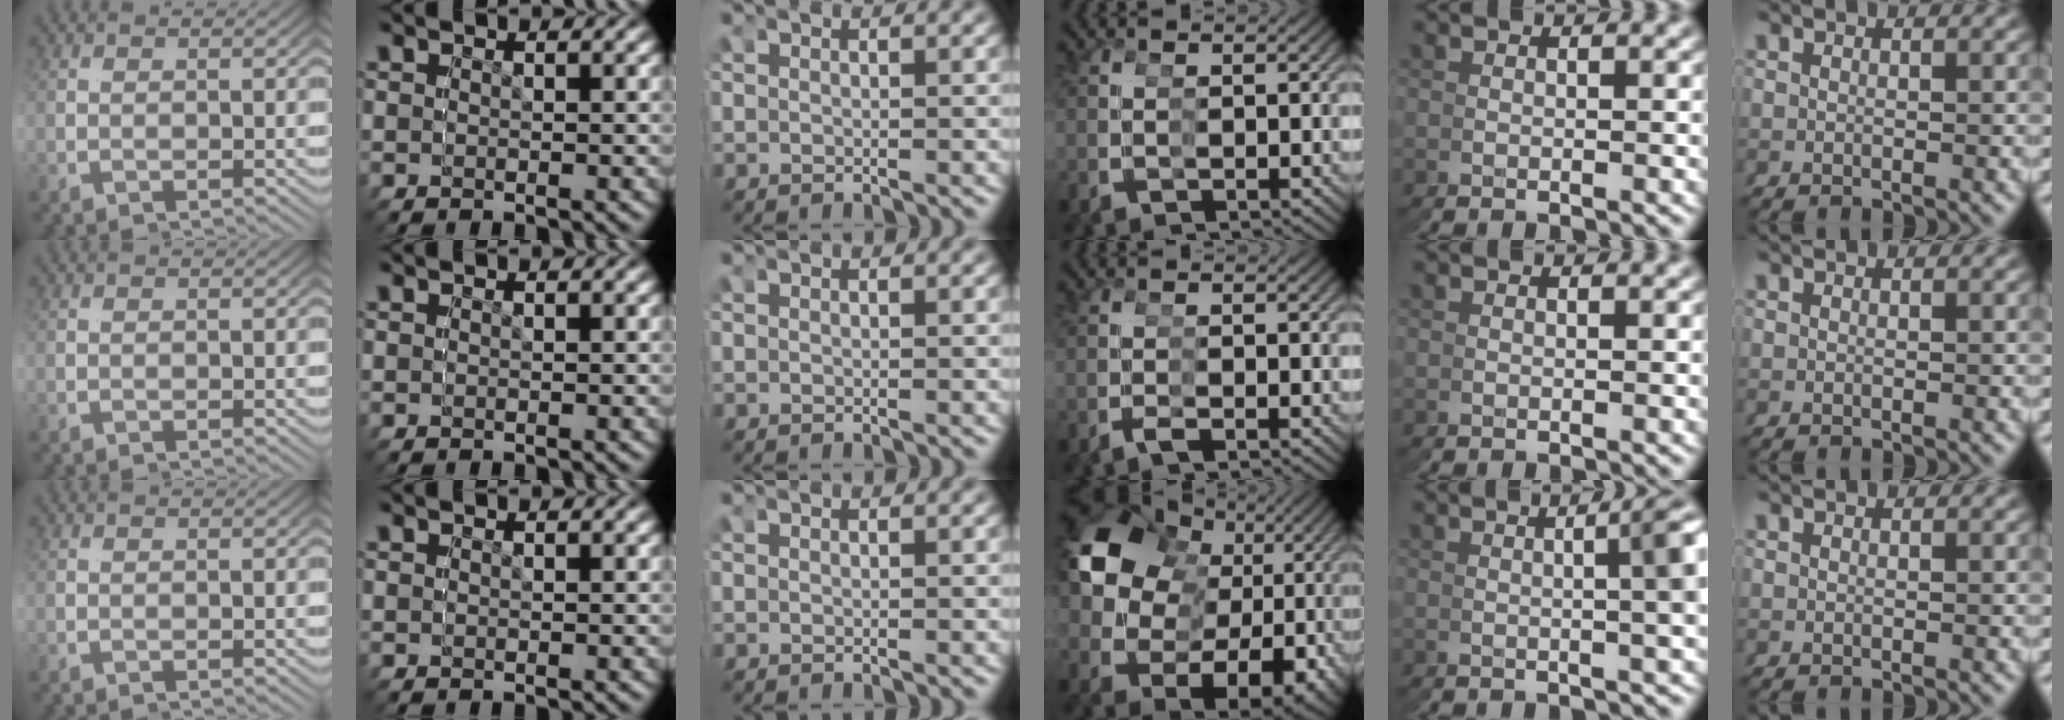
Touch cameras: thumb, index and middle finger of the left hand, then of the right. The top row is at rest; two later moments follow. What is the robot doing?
{"motion": "grasp_and_lifting", "object": "glue stick"}